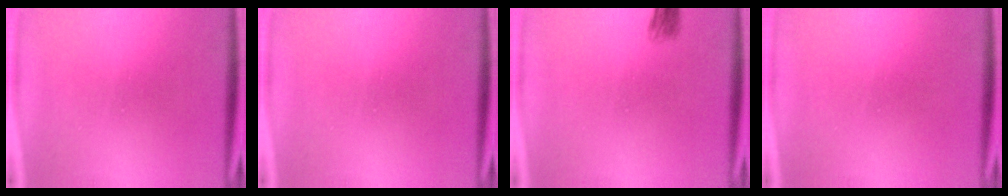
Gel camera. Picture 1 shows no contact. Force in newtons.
{"total": 0.0}
{"total": 1.6}
{"total": 1.7}